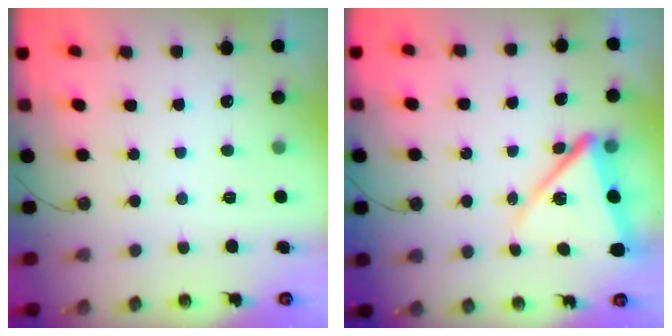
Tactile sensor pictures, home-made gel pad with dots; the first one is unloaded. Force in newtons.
{"total": 12.5, "press": 12.4, "slide": 1.4}